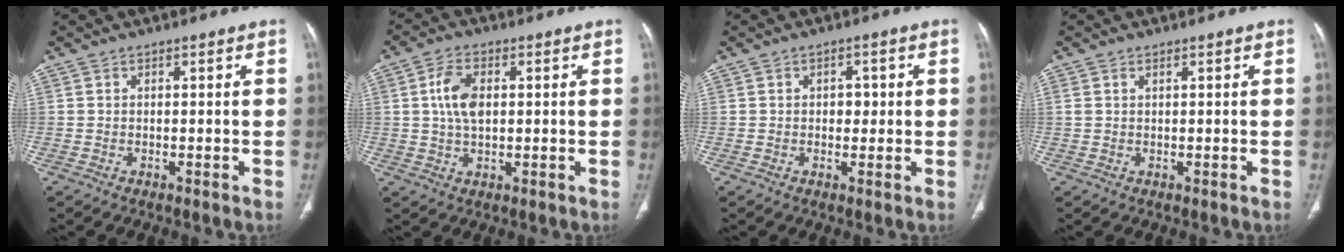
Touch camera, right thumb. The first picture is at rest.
{"total": 6.5, "force": [1.1, 3.7, 5.2], "torque": [-0.103, 0.002, 0.019]}
{"total": 2.7, "force": [0.3, 1.9, 1.9], "torque": [-0.012, 0.003, 0.002]}
{"total": 1.0, "force": [0.6, 0.5, 0.7], "torque": [-0.020, 0.009, 0.017]}